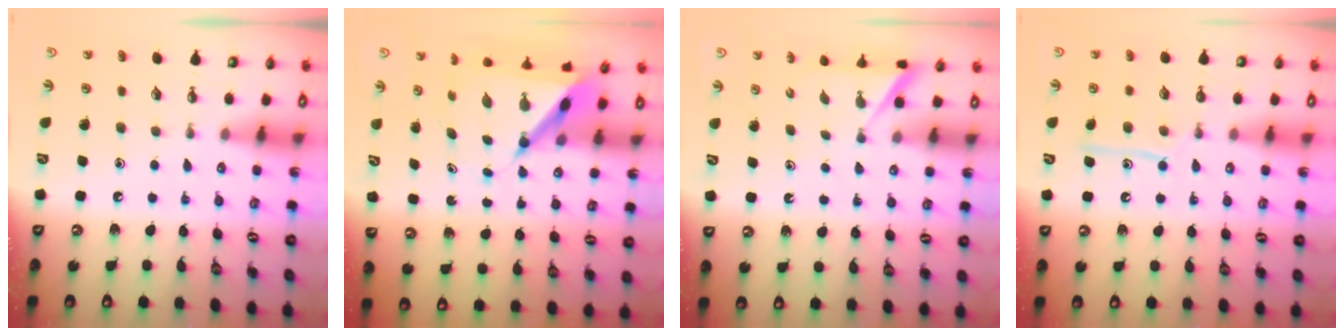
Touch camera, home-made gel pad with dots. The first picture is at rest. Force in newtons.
{"total": 6.7, "press": 6.7, "slide": 0.5}
{"total": 2.4, "press": 2.4, "slide": 0.3}
{"total": 10.2, "press": 10.2, "slide": 0.8}